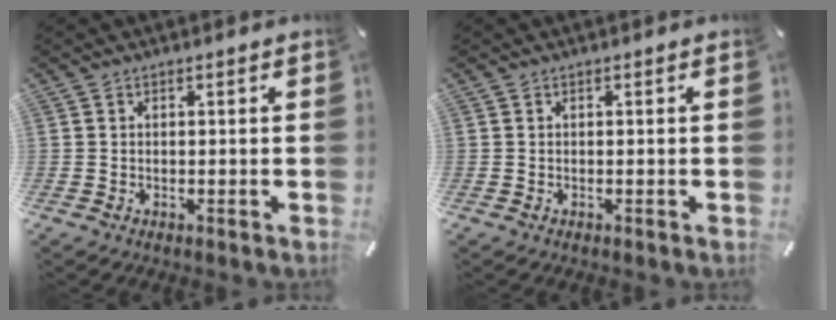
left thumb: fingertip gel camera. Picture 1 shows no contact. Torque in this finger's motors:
{"motor_torque": [0.00, 0.00, 0.00, 0.00, 0.00]}